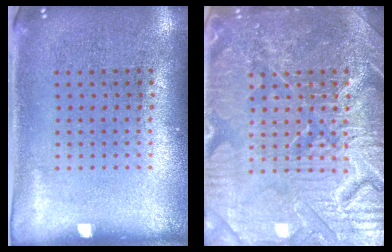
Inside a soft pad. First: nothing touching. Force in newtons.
{"total": 7.9, "press": 7.8, "slide": 1.0}